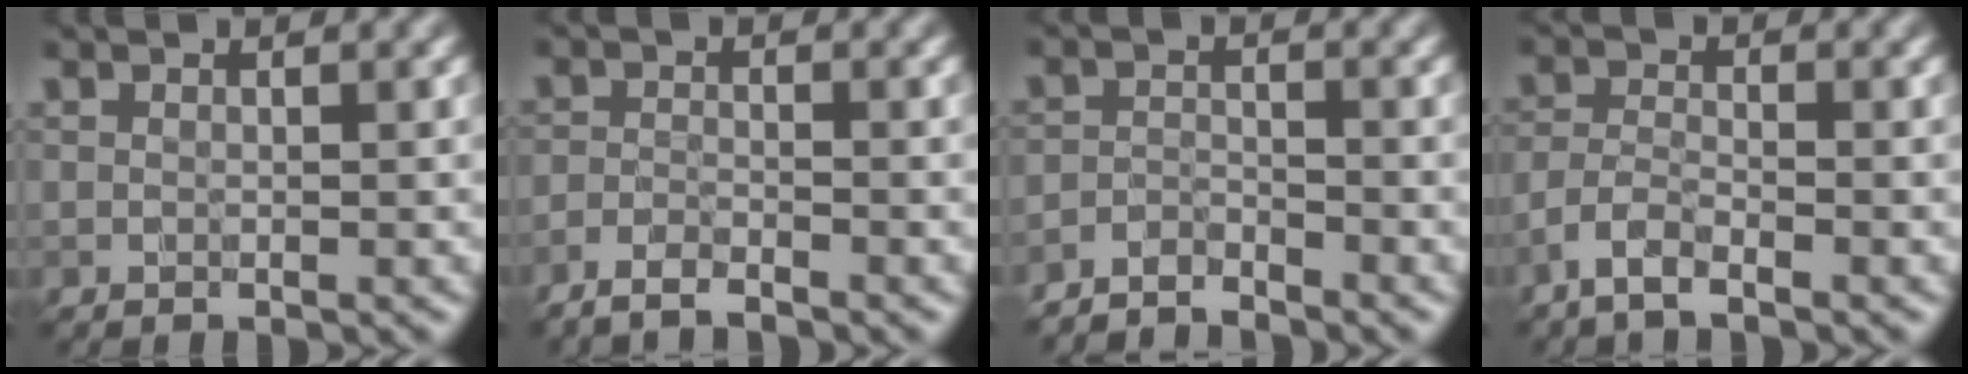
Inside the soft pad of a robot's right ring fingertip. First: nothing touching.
{"total": 1.9, "force": [-1.8, 0.0, 0.7], "torque": [-0.013, -0.002, -0.041]}
{"total": 2.5, "force": [-2.5, 0.2, 0.1], "torque": [0.000, -0.002, -0.054]}
{"total": 2.1, "force": [-1.7, 0.2, 1.1], "torque": [-0.024, 0.004, -0.044]}